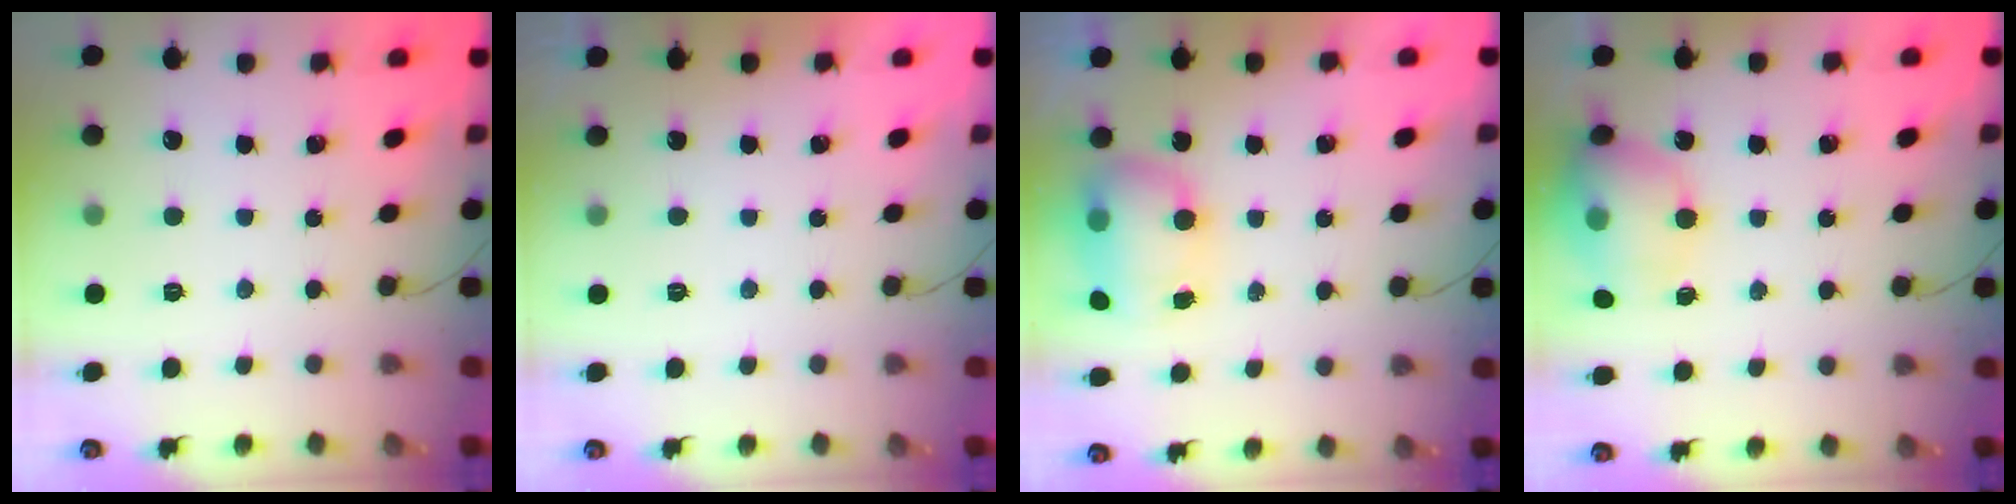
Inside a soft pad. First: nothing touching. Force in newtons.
{"total": 0.0}
{"total": 7.7, "press": 7.6, "slide": 1.3}
{"total": 15.0, "press": 14.8, "slide": 2.6}